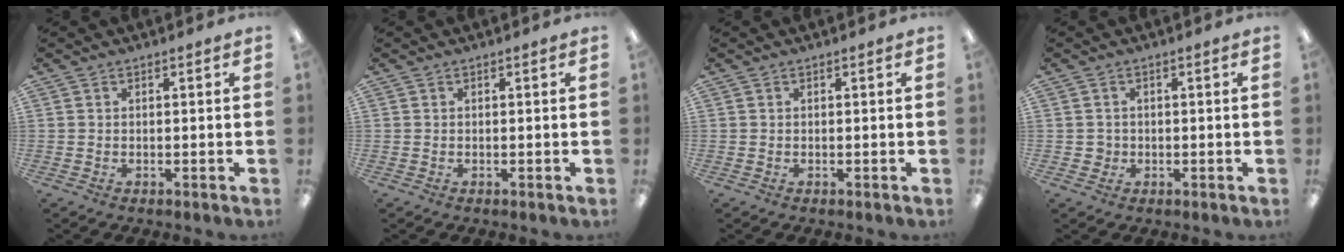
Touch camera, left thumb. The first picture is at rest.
{"total": 0.0}
{"total": 0.0}
{"total": 2.0, "force": [-0.1, 2.0, 0.3], "torque": [0.000, 0.001, -0.008]}